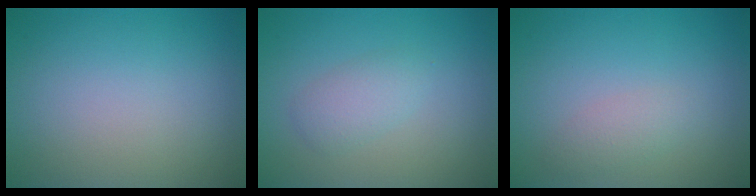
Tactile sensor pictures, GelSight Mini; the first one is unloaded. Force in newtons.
{"total": 2.0, "press": 2.0, "slide": 0.0}
{"total": 1.5, "press": 1.5, "slide": 0.1}